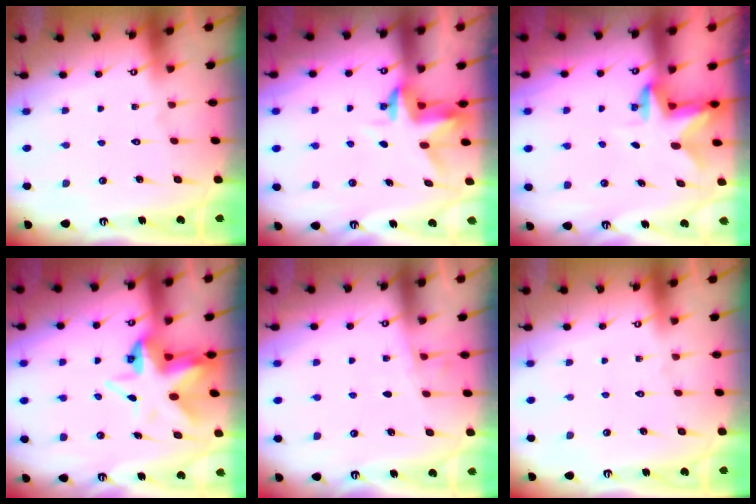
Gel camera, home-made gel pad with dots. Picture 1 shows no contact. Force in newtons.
{"total": 3.3, "press": 3.3, "slide": 0.4}
{"total": 2.5, "press": 2.5, "slide": 0.5}
{"total": 7.4, "press": 7.3, "slide": 1.0}
{"total": 2.6, "press": 2.5, "slide": 0.4}
{"total": 0.0}